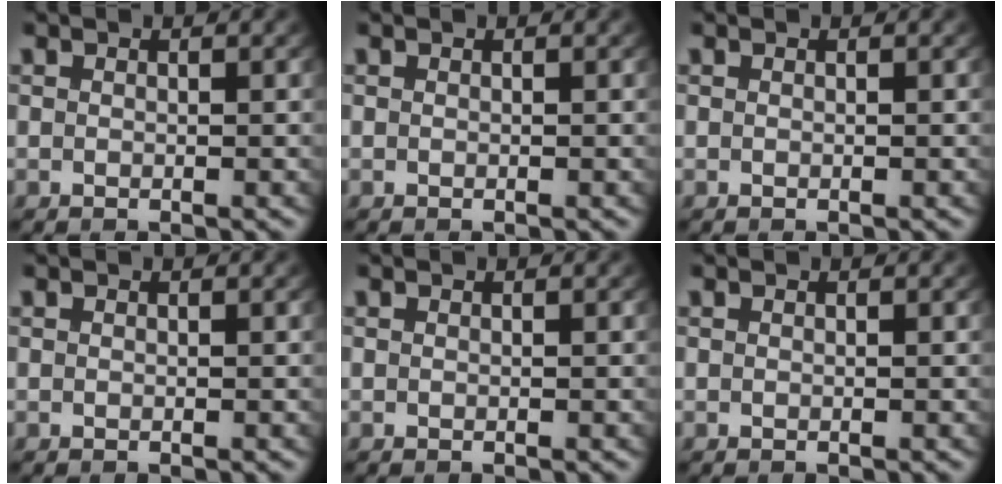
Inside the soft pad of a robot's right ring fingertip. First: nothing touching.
{"total": 0.0}
{"total": 0.0}
{"total": 0.0}
{"total": 0.0}
{"total": 0.0}